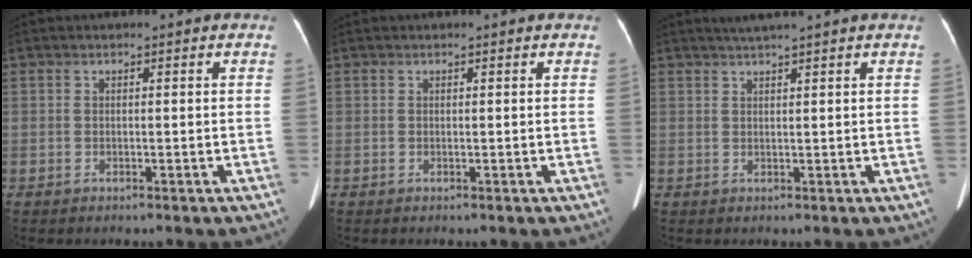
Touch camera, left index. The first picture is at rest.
{"total": 0.0}
{"total": 3.0, "force": [2.5, -0.8, 1.6], "torque": [-0.020, 0.014, 0.044]}